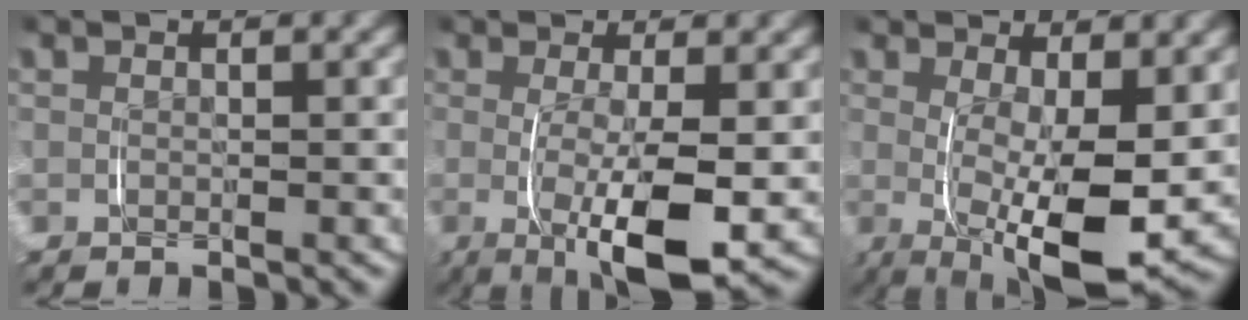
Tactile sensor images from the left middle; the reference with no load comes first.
{"total": 7.2, "force": [-1.0, 1.9, 6.9], "torque": [-0.109, -0.011, -0.011]}
{"total": 8.5, "force": [-0.1, 3.2, 7.9], "torque": [-0.135, -0.022, 0.001]}